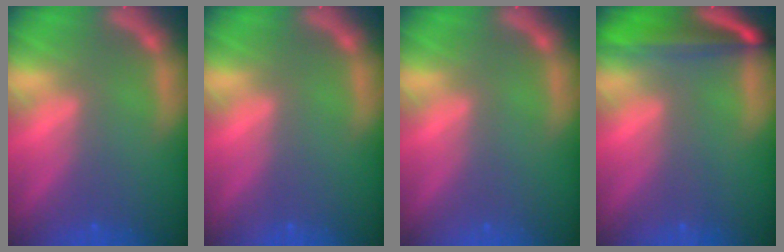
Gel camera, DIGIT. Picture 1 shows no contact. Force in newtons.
{"total": 0.0}
{"total": 0.0}
{"total": 7.1}